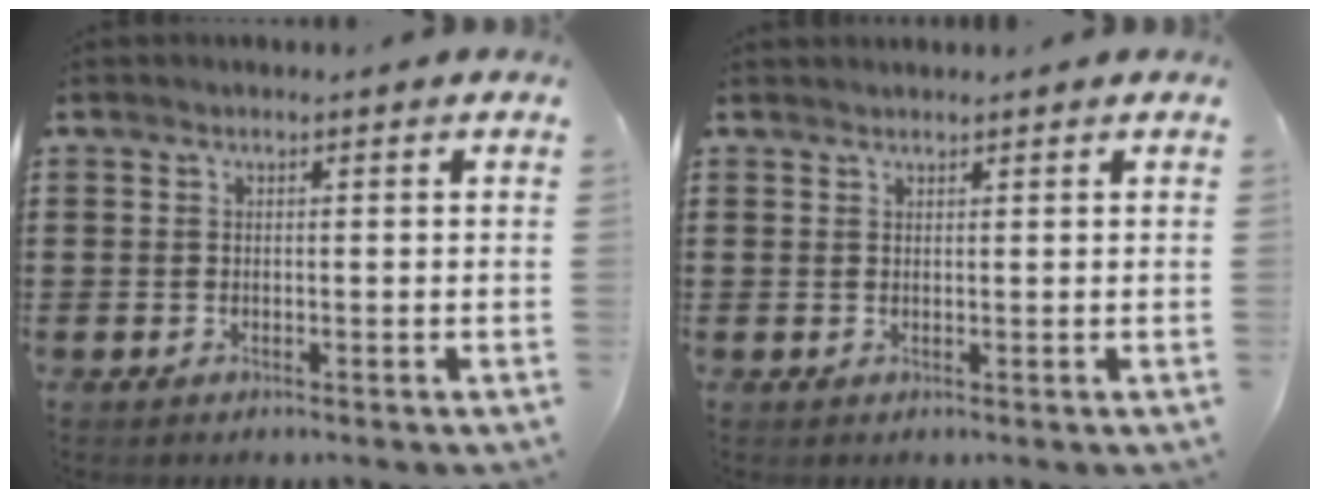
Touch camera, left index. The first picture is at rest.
{"total": 0.8, "force": [0.8, 0.0, 0.1], "torque": [-0.003, -0.002, 0.016]}